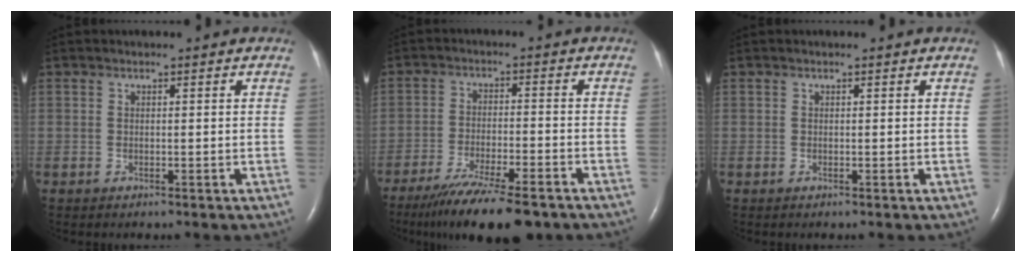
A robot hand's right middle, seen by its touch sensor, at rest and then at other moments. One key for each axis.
{"total": 13.6, "fx": -10.6, "fy": 1.6, "fz": 8.3, "tx": -0.141, "ty": -0.036, "tz": -0.170}
{"total": 0.0}